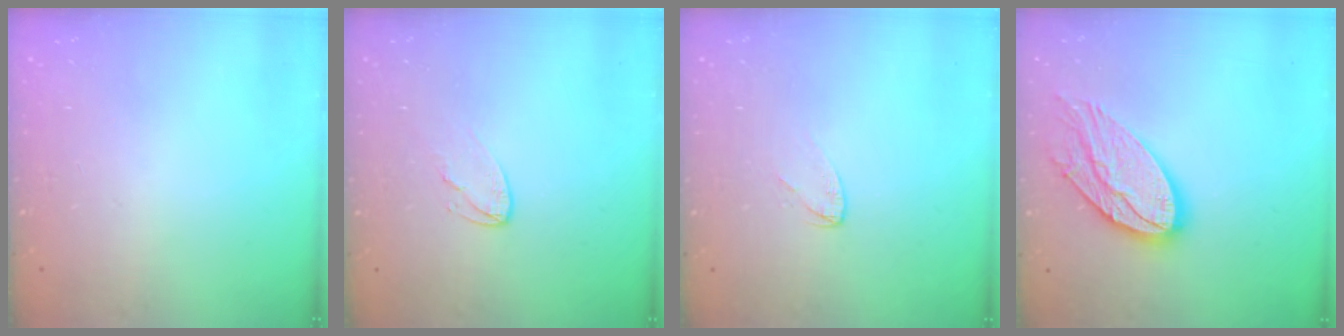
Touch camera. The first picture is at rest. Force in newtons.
{"total": 4.3, "press": 4.3, "slide": 0.4}
{"total": 2.5, "press": 2.5, "slide": 0.2}
{"total": 17.1, "press": 17.0, "slide": 1.4}